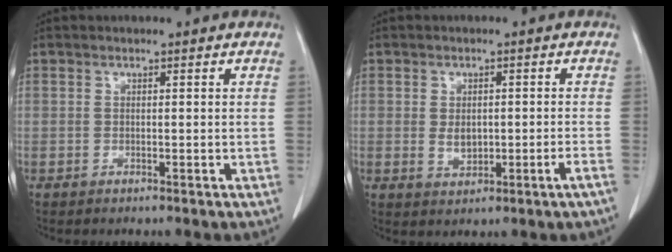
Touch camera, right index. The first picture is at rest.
{"total": 3.2, "force": [-0.5, 1.1, 2.9], "torque": [-0.053, 0.000, -0.001]}